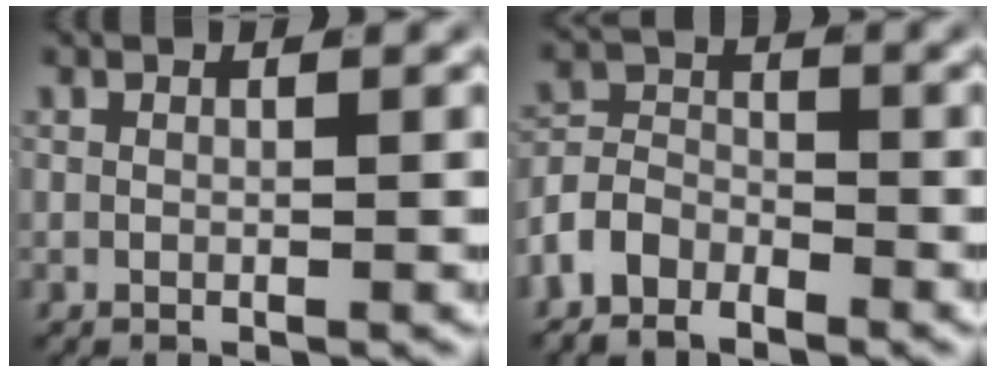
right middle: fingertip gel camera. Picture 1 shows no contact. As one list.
[{"total": 5.3, "force": [-2.8, 4.0, 1.9], "torque": [-0.039, -0.012, -0.054]}]